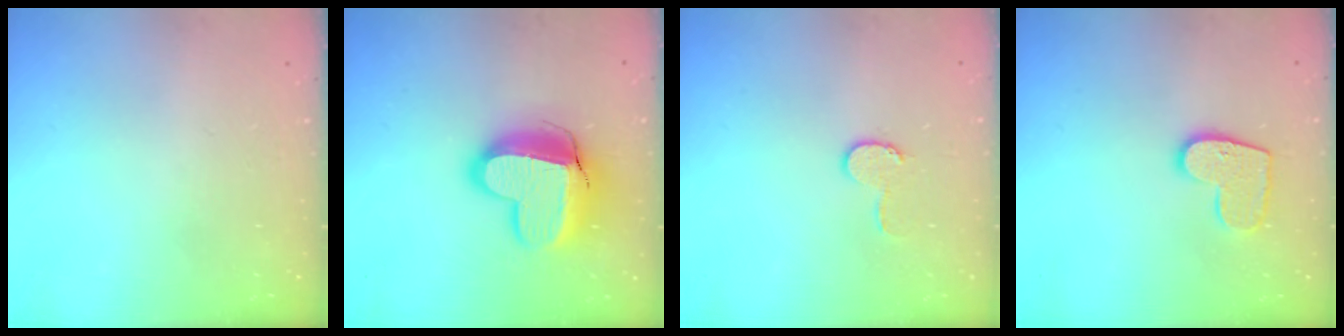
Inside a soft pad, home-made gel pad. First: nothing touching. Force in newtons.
{"total": 17.3, "press": 17.2, "slide": 1.3}
{"total": 6.9, "press": 6.8, "slide": 0.7}
{"total": 10.3, "press": 10.3, "slide": 0.4}